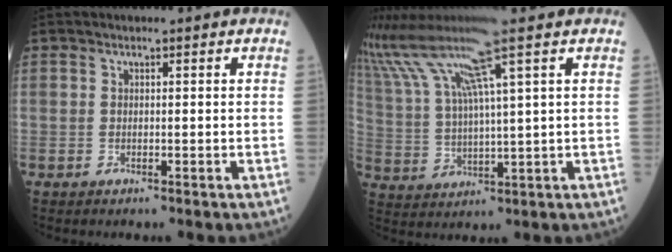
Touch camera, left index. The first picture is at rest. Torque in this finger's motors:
{"motor_torque": [0.23, -0.09, 0.02, -0.01]}